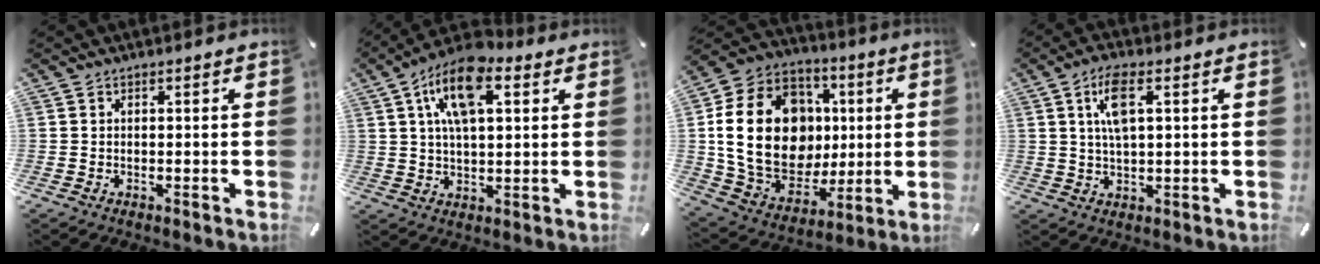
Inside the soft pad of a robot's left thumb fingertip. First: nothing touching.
{"total": 13.6, "force": [5.4, 6.8, 10.5], "torque": [-0.185, -0.004, 0.092]}
{"total": 25.0, "force": [2.9, 19.1, 15.8], "torque": [-0.311, -0.005, 0.068]}
{"total": 7.3, "force": [2.4, 2.9, 6.3], "torque": [-0.128, 0.002, 0.038]}